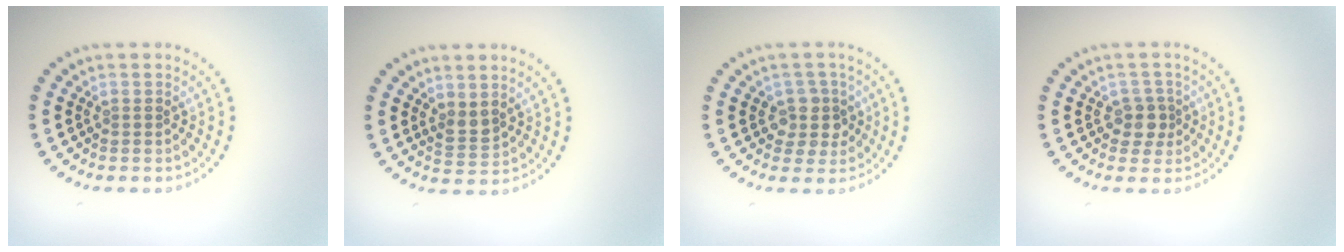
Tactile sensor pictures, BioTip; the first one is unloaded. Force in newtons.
{"total": 1.6, "press": 1.4, "slide": 0.8}
{"total": 2.8, "press": 2.4, "slide": 1.5}
{"total": 2.0, "press": 1.7, "slide": 1.0}